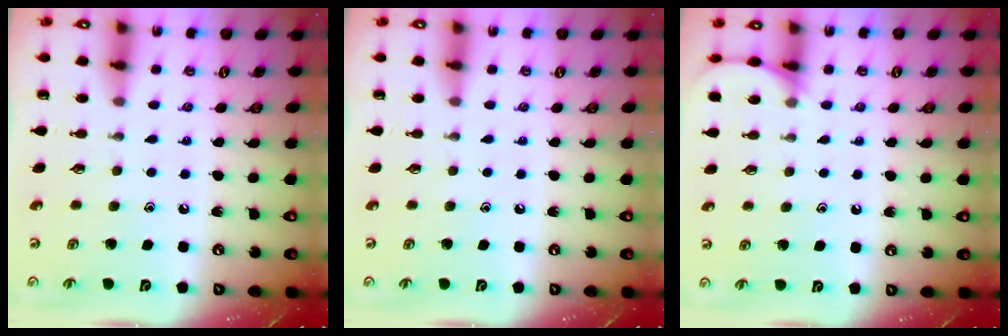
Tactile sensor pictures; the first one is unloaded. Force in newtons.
{"total": 0.0}
{"total": 5.4, "press": 5.4, "slide": 0.7}